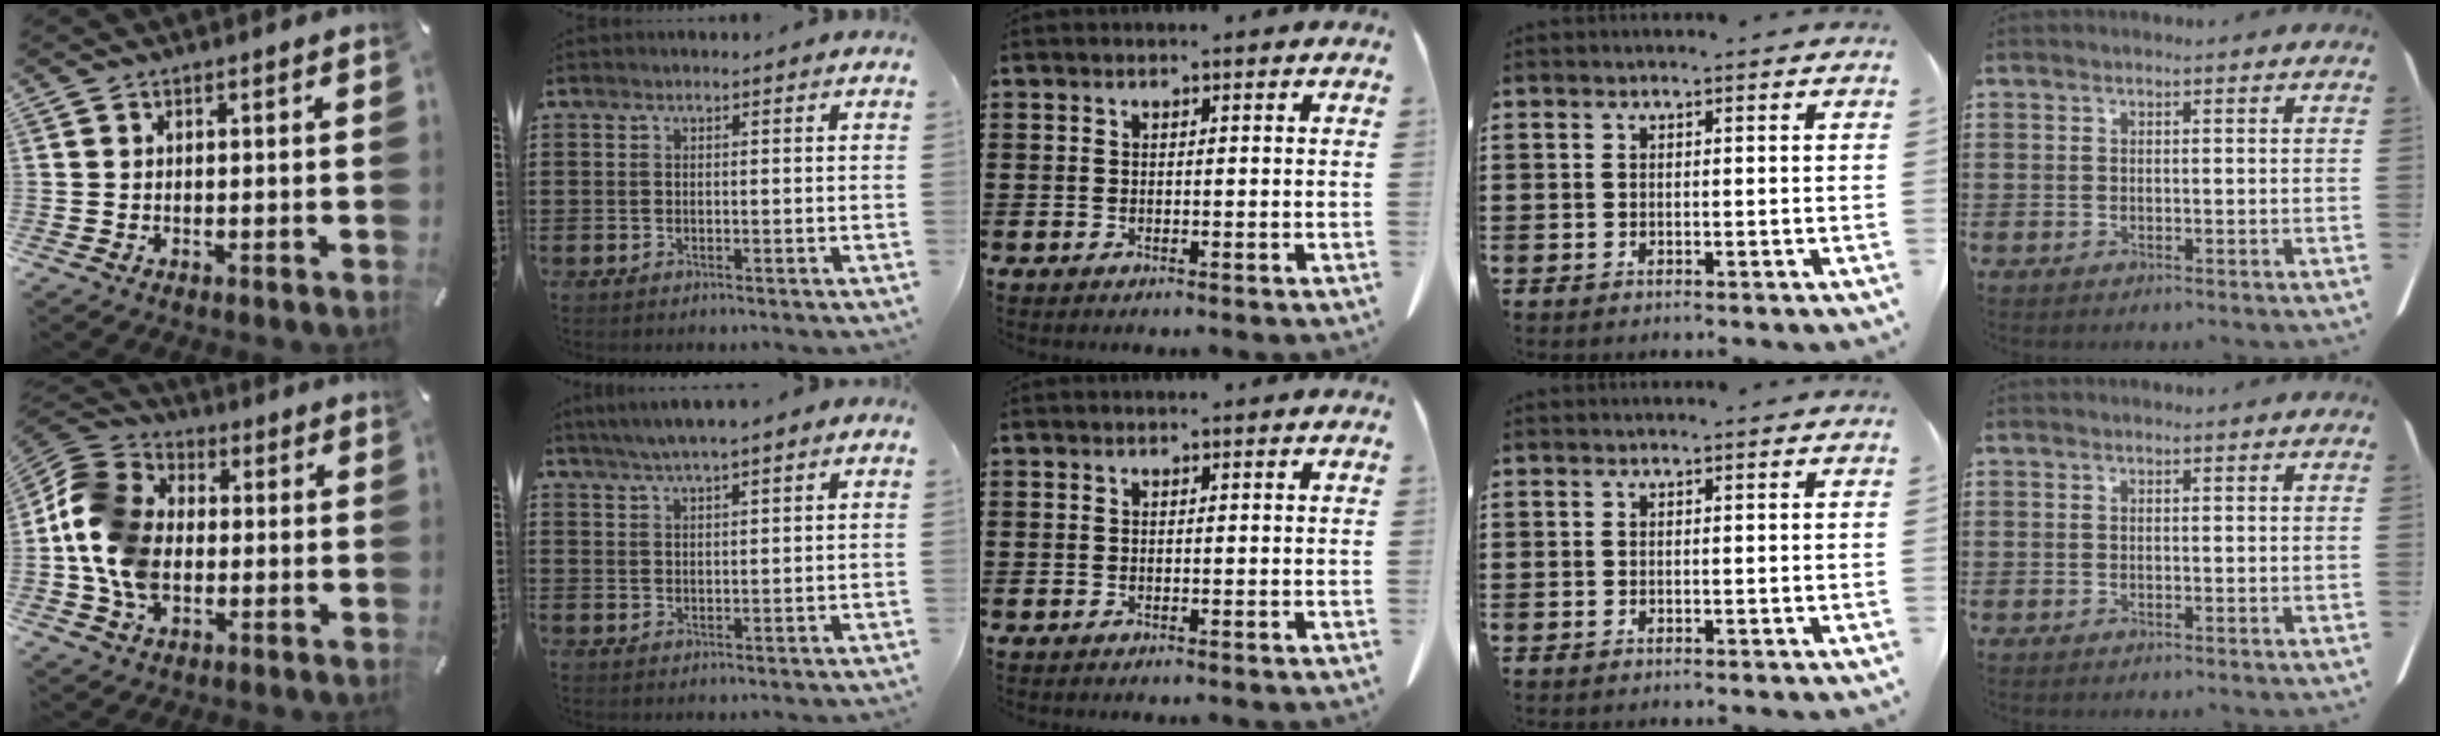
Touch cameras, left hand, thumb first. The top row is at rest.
{"thumb": {"total": 14.5, "force": [-2.3, 11.1, 9.0], "torque": [-0.218, 0.024, -0.044]}, "index": {"total": 2.9, "force": [2.3, 0.0, 1.8], "torque": [-0.037, 0.001, 0.043]}}